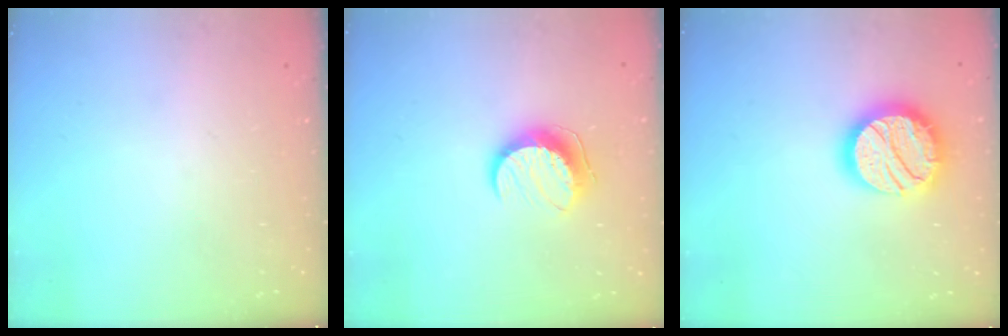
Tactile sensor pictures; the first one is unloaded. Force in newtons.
{"total": 10.3, "press": 10.3, "slide": 0.3}
{"total": 20.2, "press": 20.2, "slide": 1.7}